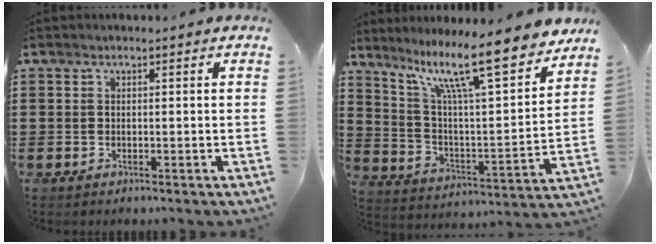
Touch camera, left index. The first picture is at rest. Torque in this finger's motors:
{"motor_torque": [1.99, -0.14, 1.05, 0.21]}